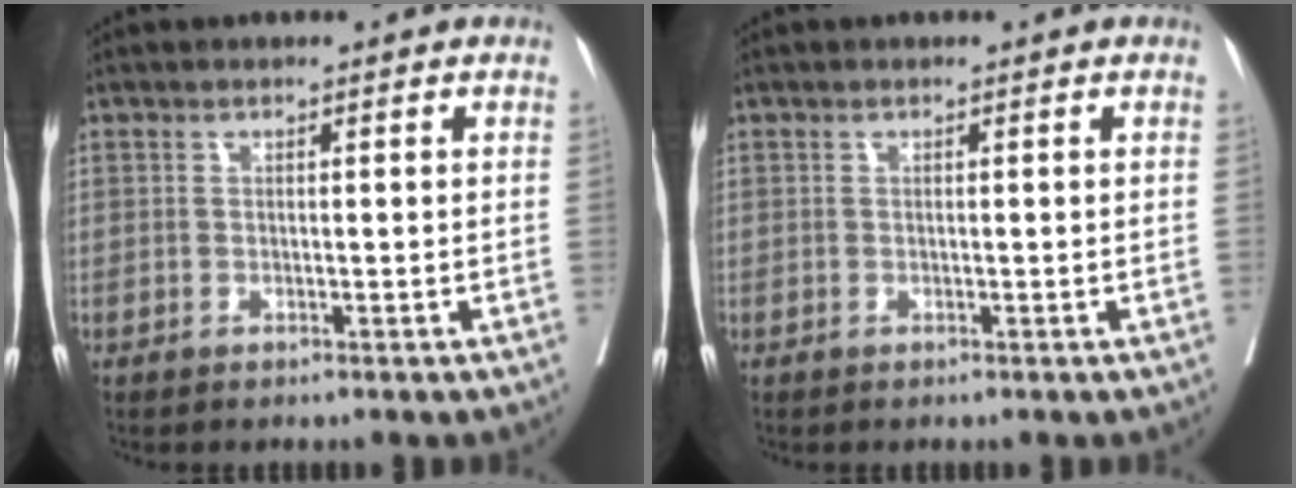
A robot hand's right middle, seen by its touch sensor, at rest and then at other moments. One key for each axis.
{"total": 0.0}